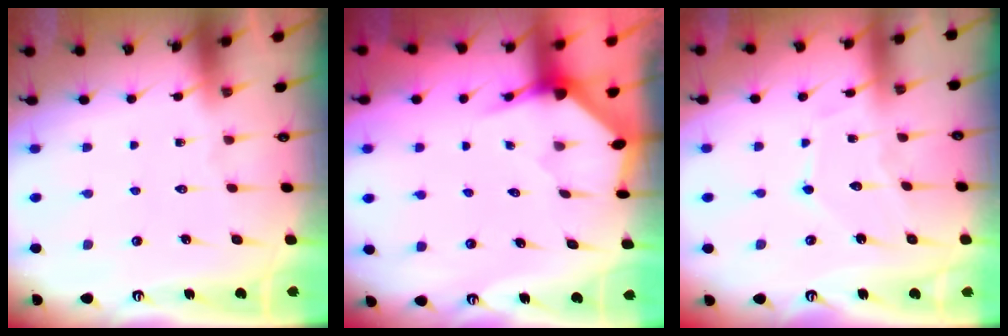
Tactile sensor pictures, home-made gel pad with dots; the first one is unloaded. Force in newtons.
{"total": 3.1, "press": 3.1, "slide": 0.1}
{"total": 8.3, "press": 8.3, "slide": 0.2}